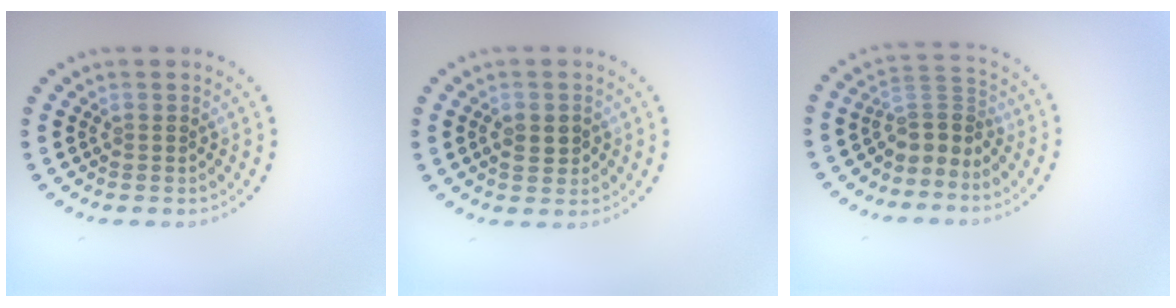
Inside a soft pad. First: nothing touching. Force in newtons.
{"total": 2.2, "press": 2.2, "slide": 0.1}
{"total": 3.0, "press": 2.1, "slide": 2.2}